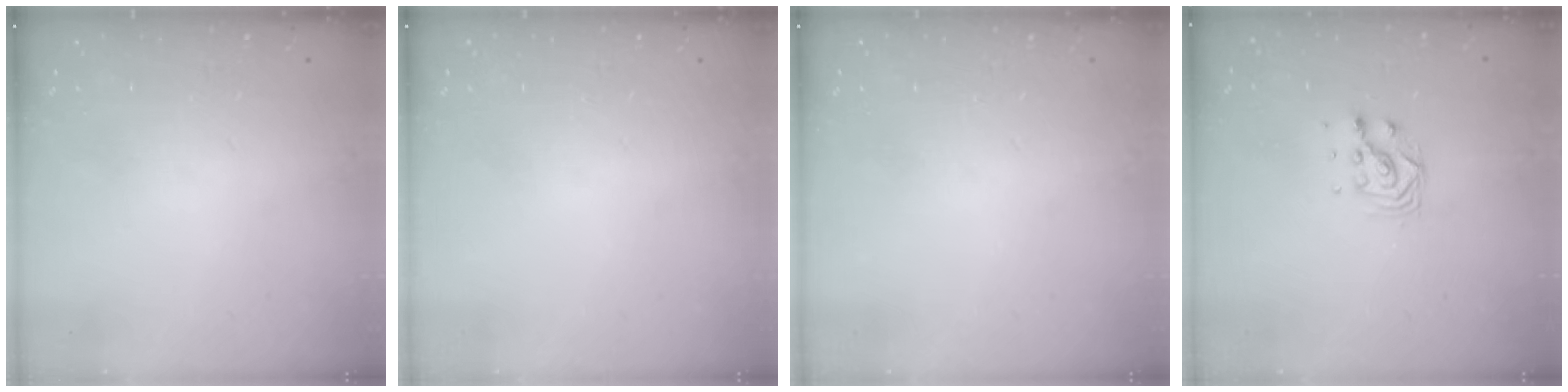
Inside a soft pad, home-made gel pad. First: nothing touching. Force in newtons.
{"total": 0.0}
{"total": 0.0}
{"total": 6.8, "press": 6.8, "slide": 0.4}